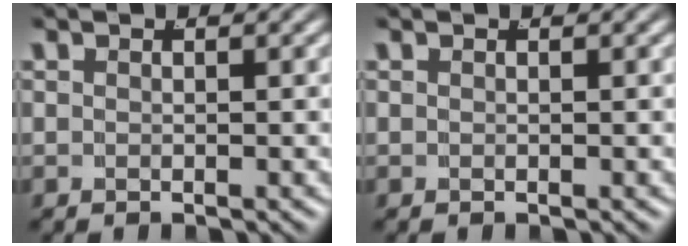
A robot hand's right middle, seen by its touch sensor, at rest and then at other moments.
{"total": 0.0}